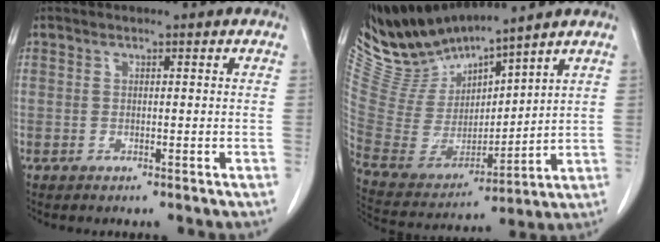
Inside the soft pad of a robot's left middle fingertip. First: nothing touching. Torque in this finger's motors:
{"motor_torque": [-0.02, -0.38, -0.07, -0.04]}